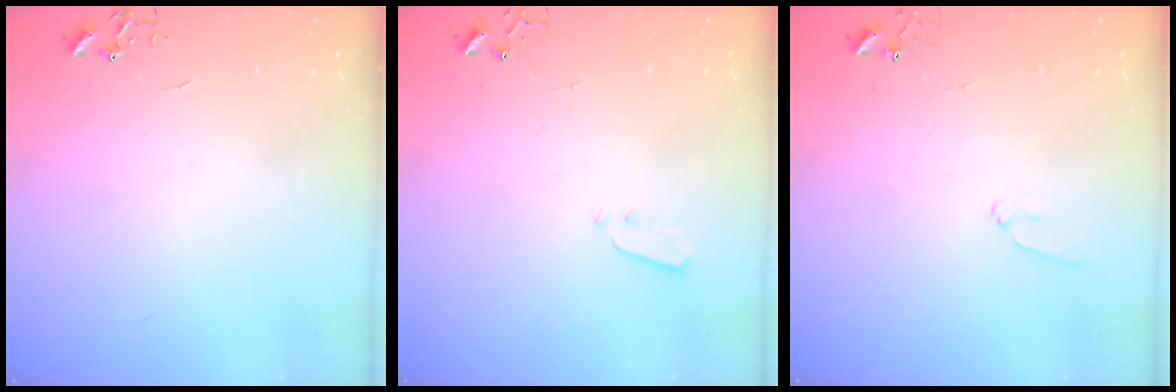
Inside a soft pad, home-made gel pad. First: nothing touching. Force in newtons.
{"total": 2.9, "press": 2.9, "slide": 0.4}
{"total": 6.5, "press": 6.5, "slide": 0.6}